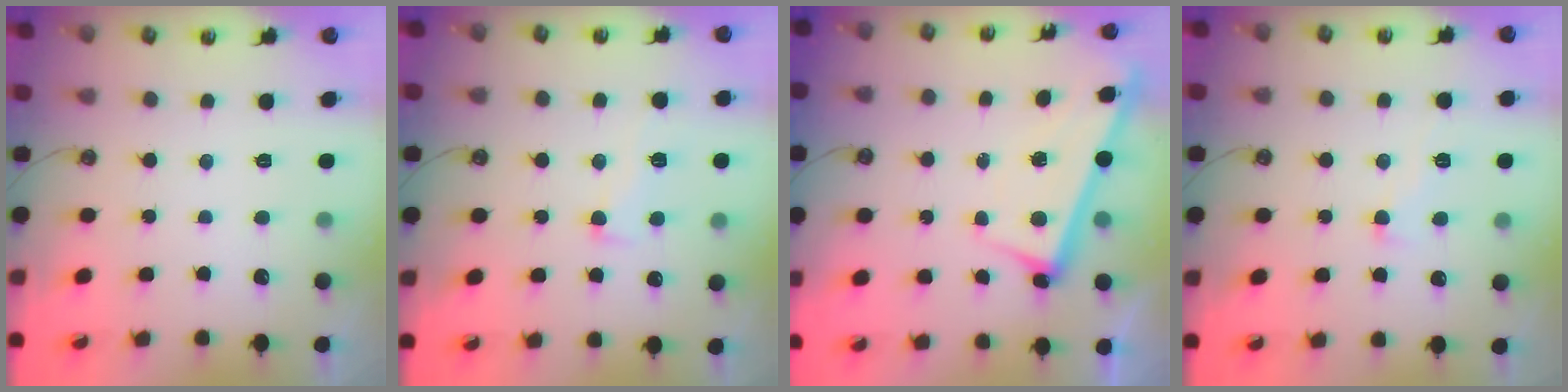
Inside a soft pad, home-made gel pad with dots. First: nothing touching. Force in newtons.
{"total": 1.2, "press": 0.6, "slide": 1.0}
{"total": 2.9, "press": 2.9, "slide": 0.4}
{"total": 0.7, "press": 0.0, "slide": 0.7}